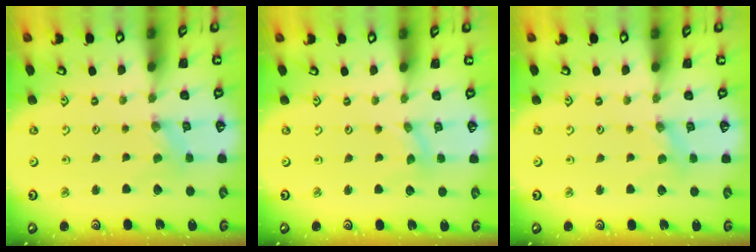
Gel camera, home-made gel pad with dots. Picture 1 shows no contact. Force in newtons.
{"total": 0.0}
{"total": 0.6, "press": 0.6, "slide": 0.1}